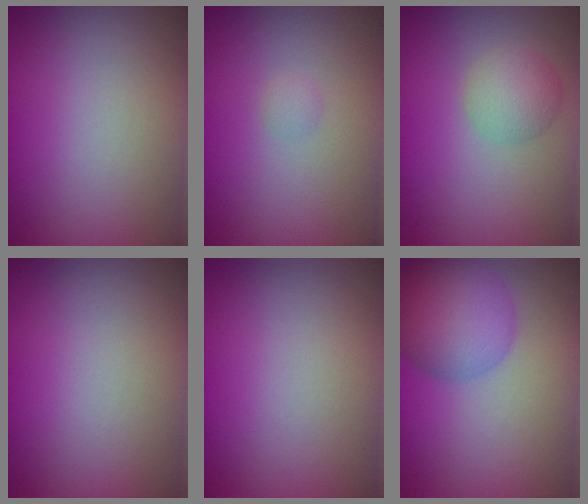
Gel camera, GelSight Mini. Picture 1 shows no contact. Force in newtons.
{"total": 0.6, "press": 0.6, "slide": 0.0}
{"total": 2.5, "press": 2.5, "slide": 0.1}
{"total": 0.0}
{"total": 0.0}
{"total": 6.2, "press": 6.2, "slide": 0.3}